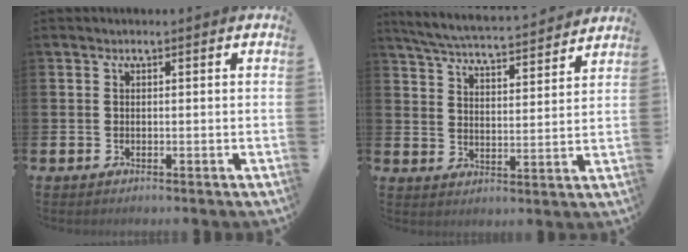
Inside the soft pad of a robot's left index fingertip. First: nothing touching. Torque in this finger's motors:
{"motor_torque": [0.40, -0.43, 0.12, 0.05]}